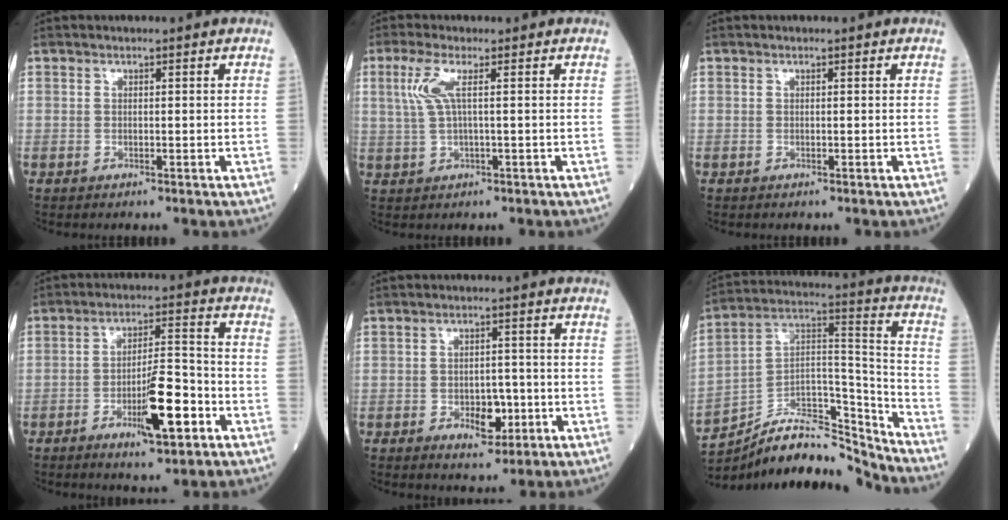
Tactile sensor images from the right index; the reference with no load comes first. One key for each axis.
{"total": 4.1, "fx": 1.2, "fy": 0.4, "fz": 3.9, "tx": -0.097, "ty": 0.012, "tz": 0.028}
{"total": 0.0}
{"total": 9.5, "fx": -4.1, "fy": 1.7, "fz": 8.4, "tx": -0.143, "ty": 0.001, "tz": -0.065}
{"total": 4.7, "fx": -1.8, "fy": 2.5, "fz": 3.5, "tx": -0.045, "ty": 0.003, "tz": -0.021}
{"total": 16.6, "fx": -15.8, "fy": 2.9, "fz": 4.4, "tx": -0.064, "ty": 0.056, "tz": -0.268}